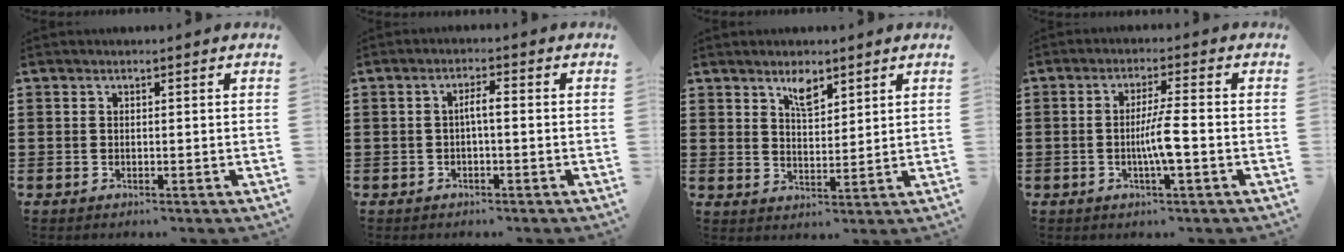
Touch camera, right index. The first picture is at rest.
{"total": 2.2, "force": [-0.3, 0.4, 2.2], "torque": [-0.042, 0.003, -0.009]}
{"total": 3.9, "force": [2.9, 1.4, 2.2], "torque": [-0.034, -0.003, 0.049]}
{"total": 4.9, "force": [-1.1, 0.1, 4.8], "torque": [-0.092, -0.007, -0.026]}